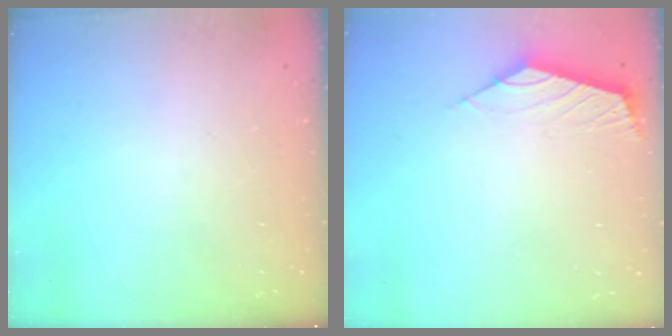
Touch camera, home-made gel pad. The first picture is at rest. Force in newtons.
{"total": 2.6, "press": 2.5, "slide": 0.6}